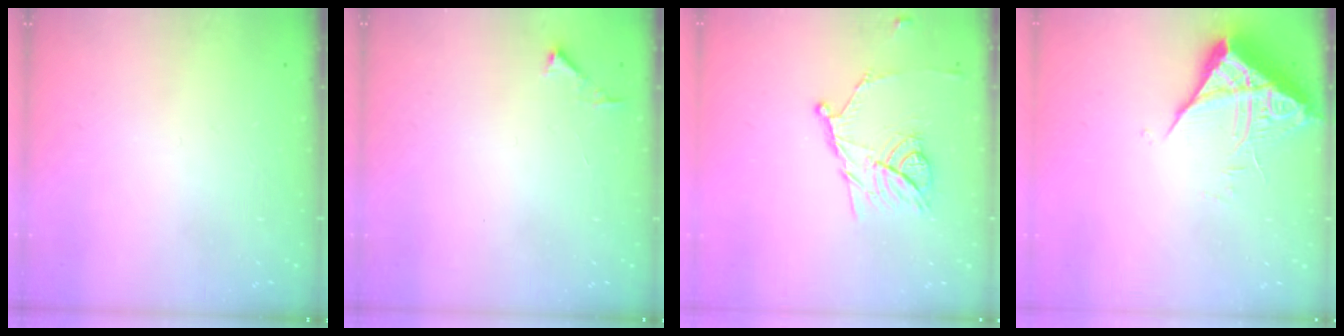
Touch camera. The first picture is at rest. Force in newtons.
{"total": 2.8, "press": 2.8, "slide": 0.3}
{"total": 13.2, "press": 13.2, "slide": 0.3}
{"total": 7.0, "press": 7.0, "slide": 0.6}